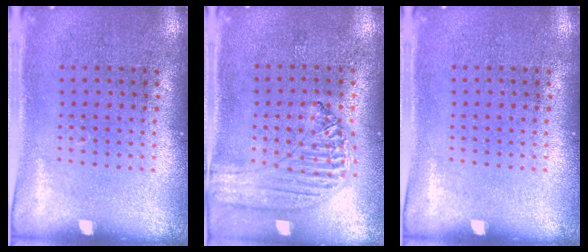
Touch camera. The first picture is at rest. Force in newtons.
{"total": 1.2, "press": 1.2, "slide": 0.1}
{"total": 0.0}